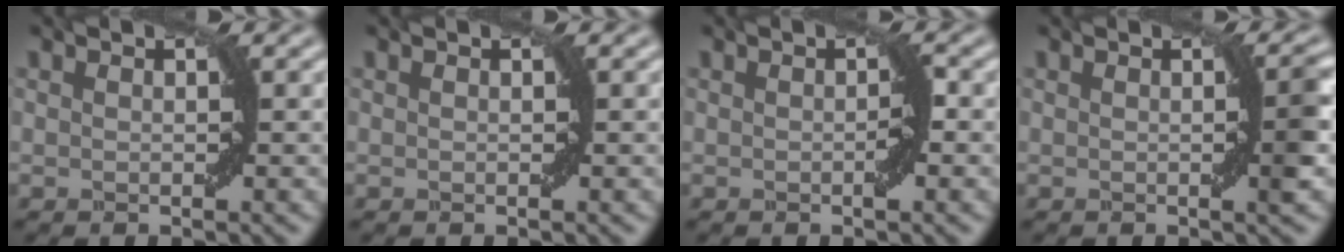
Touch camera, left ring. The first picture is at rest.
{"total": 0.0}
{"total": 1.0, "force": [-0.3, 0.1, 1.0], "torque": [-0.014, 0.001, -0.003]}
{"total": 2.3, "force": [0.0, 0.3, 2.3], "torque": [-0.028, 0.001, -0.002]}